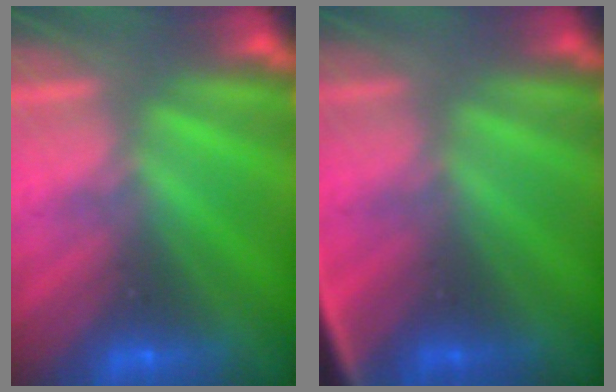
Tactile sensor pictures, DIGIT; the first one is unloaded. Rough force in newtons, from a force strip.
{"total": 2.7}